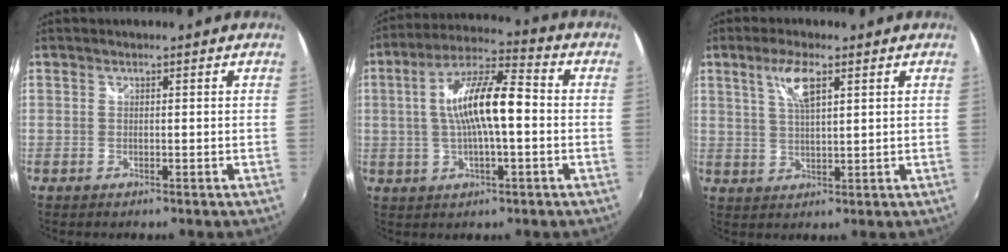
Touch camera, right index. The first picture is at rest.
{"total": 13.2, "force": [-0.1, 3.4, 12.8], "torque": [-0.235, 0.015, -0.004]}
{"total": 6.0, "force": [2.9, 1.6, 5.0], "torque": [-0.094, 0.003, 0.056]}